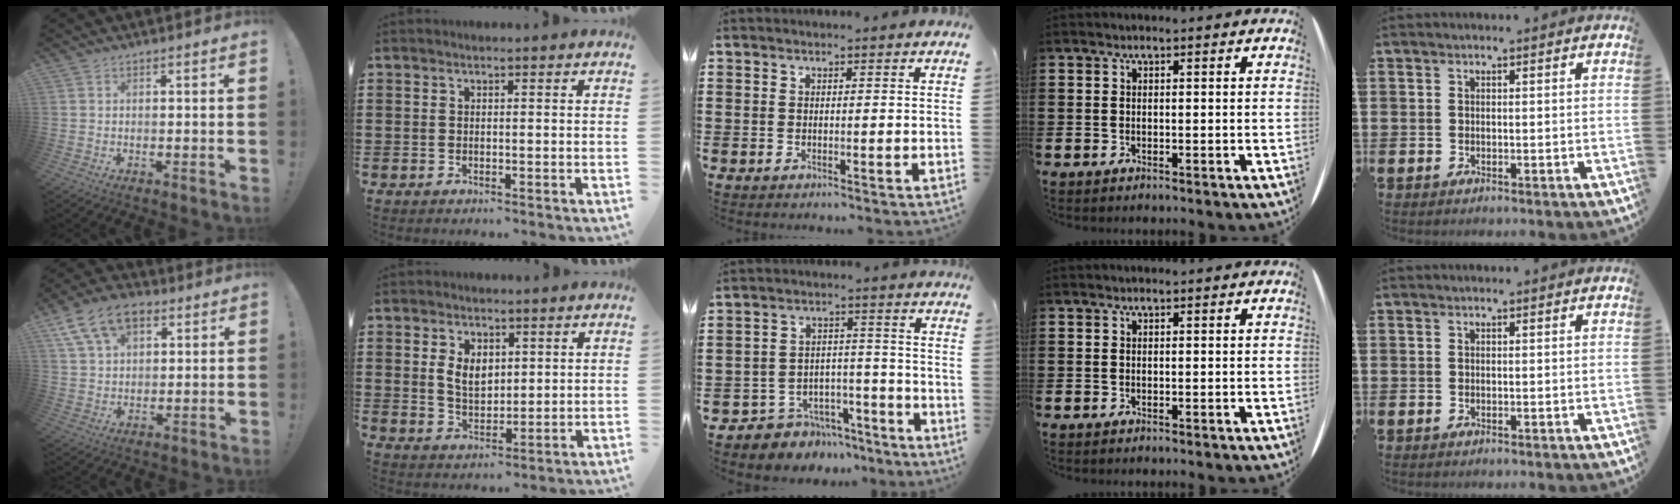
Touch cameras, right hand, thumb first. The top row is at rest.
{"thumb": {"total": 13.2, "force": [6.3, 8.2, 8.1], "torque": [-0.144, -0.020, 0.122]}, "index": {"total": 4.8, "force": [1.4, 3.2, 3.3], "torque": [-0.067, 0.008, 0.023]}, "middle": {"total": 5.6, "force": [-5.2, 2.0, 0.0], "torque": [-0.003, 0.023, -0.107]}}